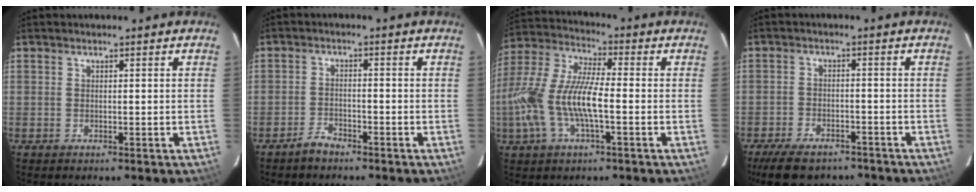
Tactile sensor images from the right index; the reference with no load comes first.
{"total": 3.0, "force": [-2.7, 1.1, 1.0], "torque": [-0.031, 0.005, -0.048]}
{"total": 15.3, "force": [-3.4, 4.4, 14.2], "torque": [-0.297, -0.003, -0.068]}
{"total": 11.7, "force": [-9.3, 5.0, 5.1], "torque": [-0.121, -0.010, -0.141]}